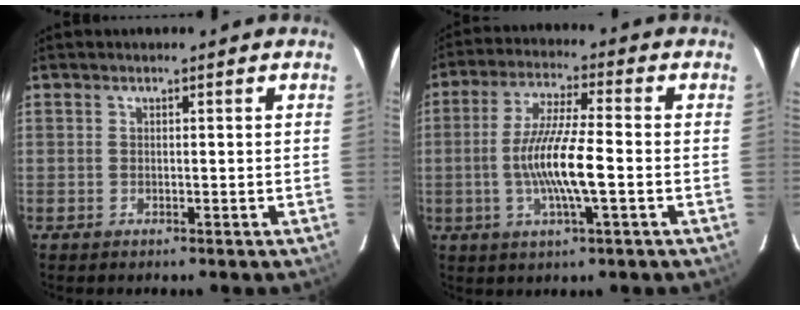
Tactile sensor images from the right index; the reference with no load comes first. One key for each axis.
{"total": 10.9, "fx": -2.2, "fy": 1.1, "fz": 10.6, "tx": -0.206, "ty": -0.004, "tz": -0.042}